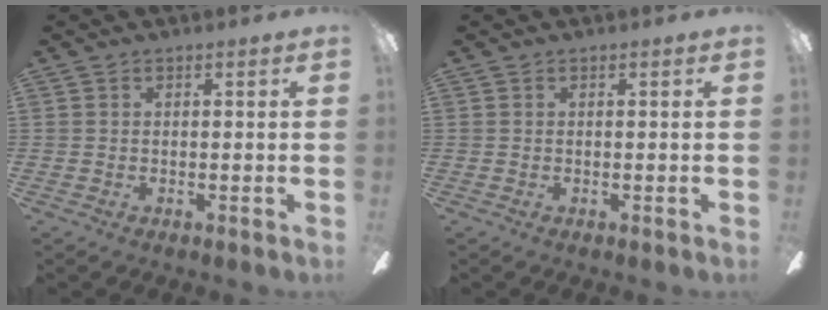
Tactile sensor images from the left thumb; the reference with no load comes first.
{"total": 0.0}